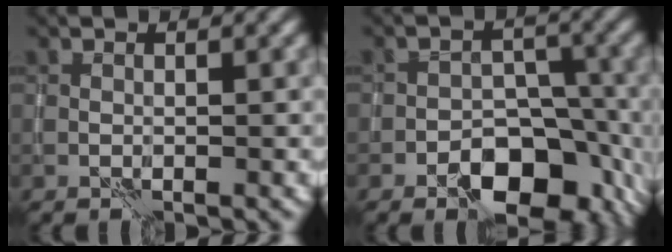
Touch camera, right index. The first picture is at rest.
{"total": 9.7, "force": [-5.7, 5.4, 5.7], "torque": [-0.056, 0.009, -0.091]}